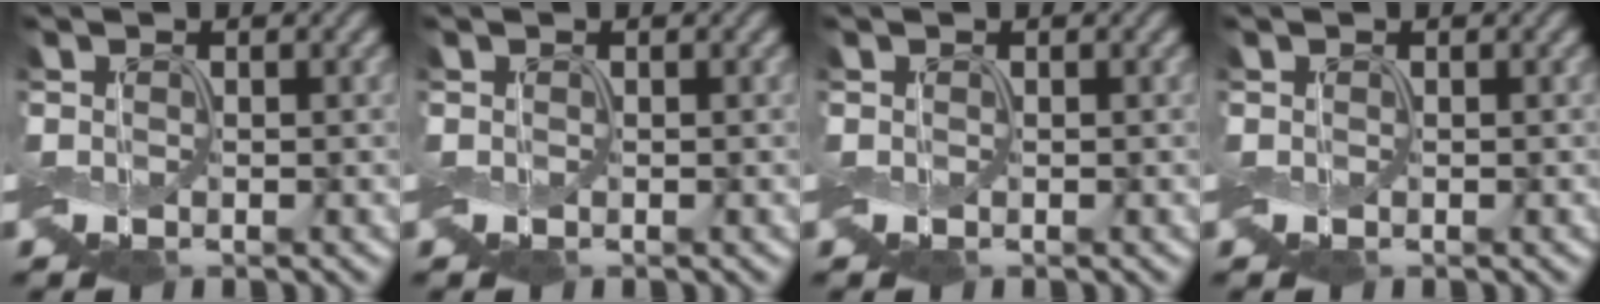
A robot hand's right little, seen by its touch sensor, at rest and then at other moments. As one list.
[{"total": 0.0}, {"total": 0.0}, {"total": 0.0}]